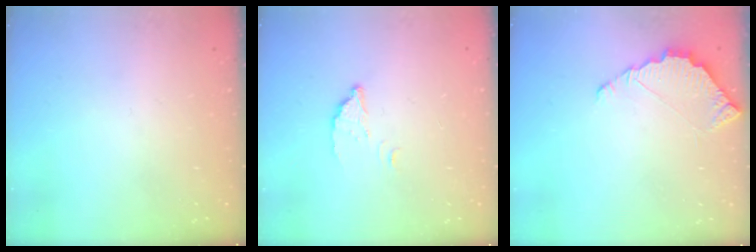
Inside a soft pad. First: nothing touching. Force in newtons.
{"total": 3.2, "press": 3.2, "slide": 0.1}
{"total": 3.7, "press": 3.7, "slide": 0.3}